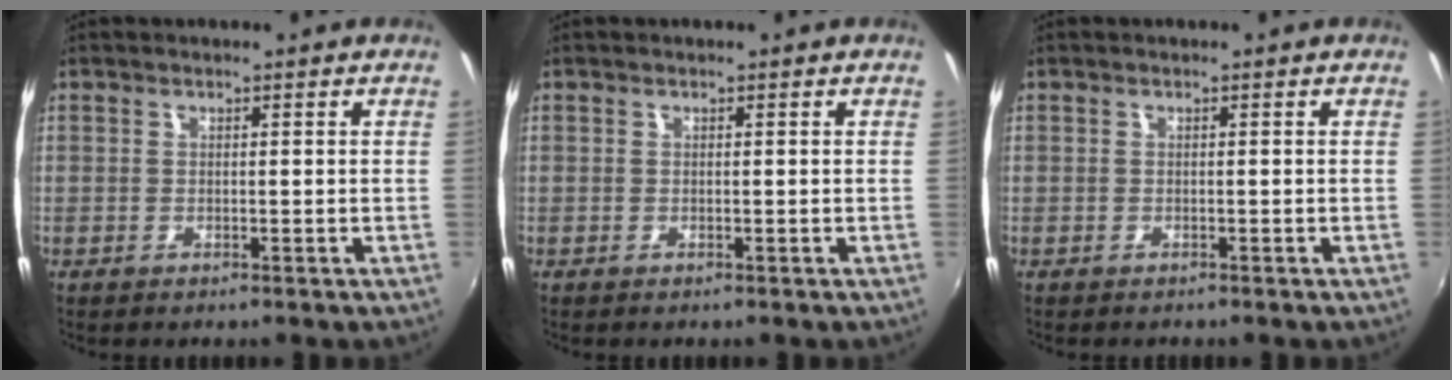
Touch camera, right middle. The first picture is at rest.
{"total": 0.0}
{"total": 0.0}